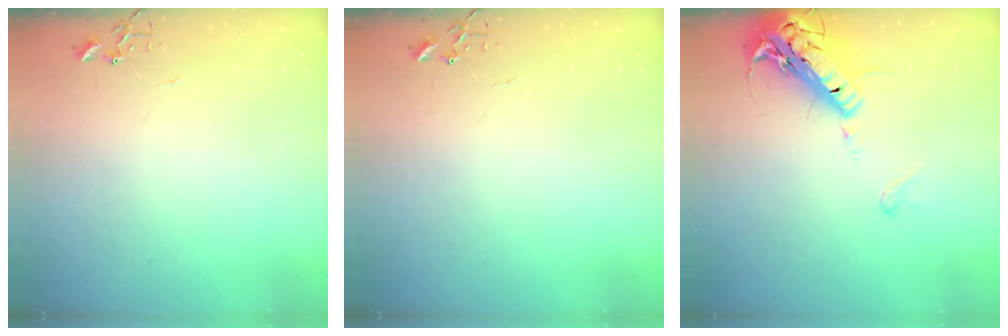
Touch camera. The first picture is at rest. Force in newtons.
{"total": 0.0}
{"total": 20.3, "press": 19.9, "slide": 3.9}